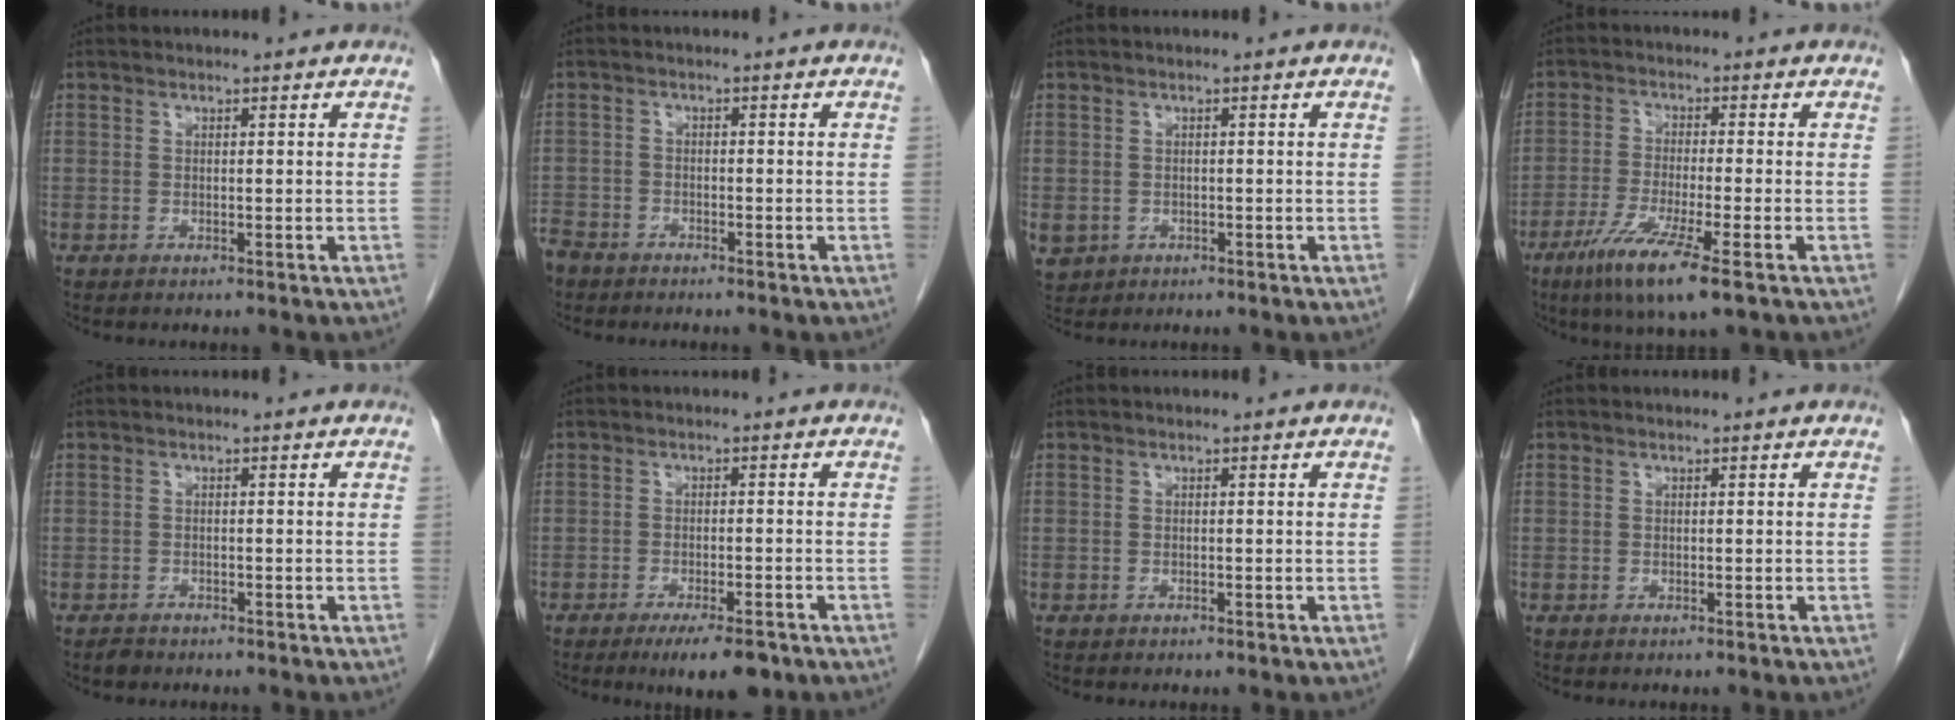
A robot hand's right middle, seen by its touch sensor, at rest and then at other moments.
{"total": 5.1, "force": [-4.2, 2.6, 1.0], "torque": [-0.024, -0.003, -0.081]}
{"total": 4.6, "force": [-1.8, 4.0, 1.4], "torque": [-0.036, -0.003, -0.021]}
{"total": 9.3, "force": [-5.2, 0.1, 7.7], "torque": [-0.152, -0.028, -0.092]}
{"total": 1.3, "force": [-1.1, 0.6, 0.3], "torque": [-0.012, -0.001, -0.017]}
{"total": 6.3, "force": [-4.4, 1.5, 4.3], "torque": [-0.058, -0.009, -0.063]}
{"total": 0.0}
{"total": 0.0}